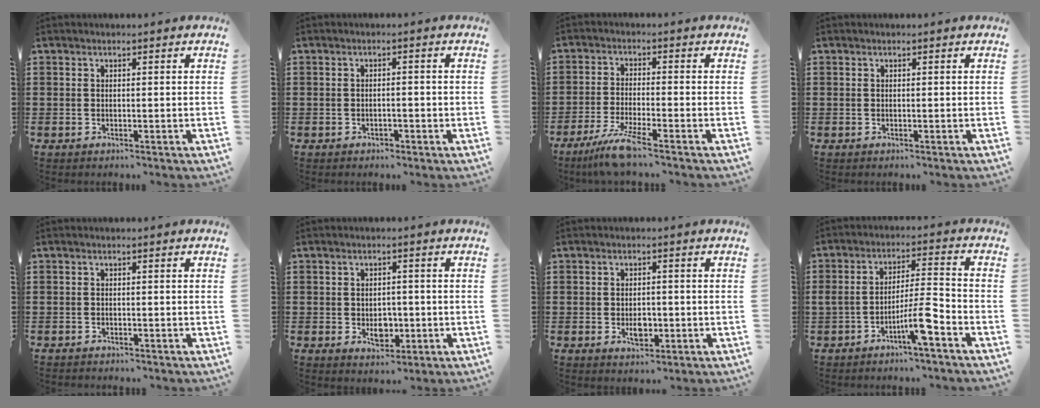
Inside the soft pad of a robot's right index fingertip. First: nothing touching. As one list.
[{"total": 1.2, "force": [-0.8, 0.7, 0.7], "torque": [-0.016, 0.000, -0.016]}, {"total": 5.4, "force": [-4.0, -0.1, 3.6], "torque": [-0.086, -0.021, -0.075]}, {"total": 0.0}, {"total": 0.7, "force": [-0.7, 0.1, 0.1], "torque": [-0.002, -0.001, -0.015]}, {"total": 3.8, "force": [-0.8, 2.5, 2.7], "torque": [-0.044, 0.000, -0.015]}, {"total": 3.0, "force": [-0.7, 1.7, 2.4], "torque": [-0.038, -0.001, -0.013]}, {"total": 8.0, "force": [-4.4, 1.4, 6.6], "torque": [-0.118, 0.006, -0.080]}]